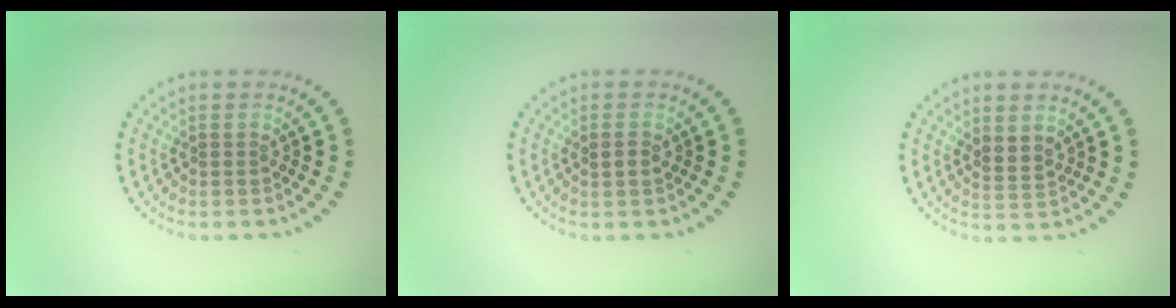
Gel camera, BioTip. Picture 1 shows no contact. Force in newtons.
{"total": 1.1, "press": 1.0, "slide": 0.5}
{"total": 1.8, "press": 1.5, "slide": 1.1}